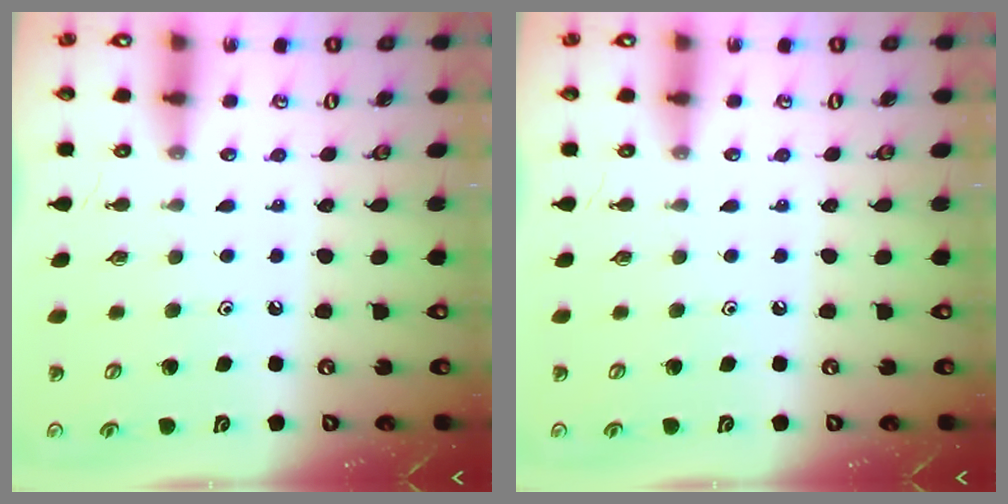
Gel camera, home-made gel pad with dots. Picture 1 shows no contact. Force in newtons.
{"total": 0.0}